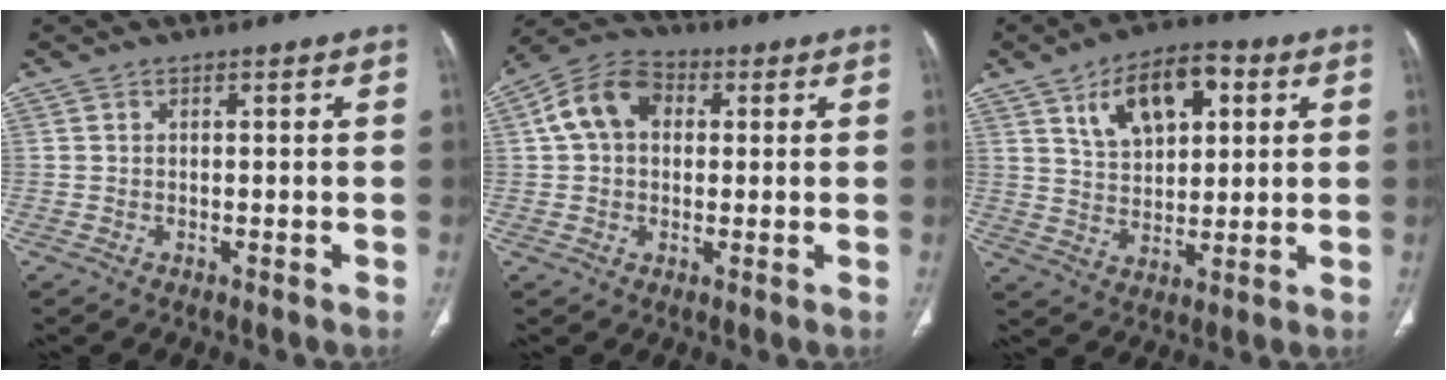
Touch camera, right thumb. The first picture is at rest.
{"total": 9.8, "force": [1.9, 7.2, 6.4], "torque": [-0.111, 0.025, 0.025]}
{"total": 13.0, "force": [5.2, 7.1, 9.5], "torque": [-0.126, -0.003, 0.090]}